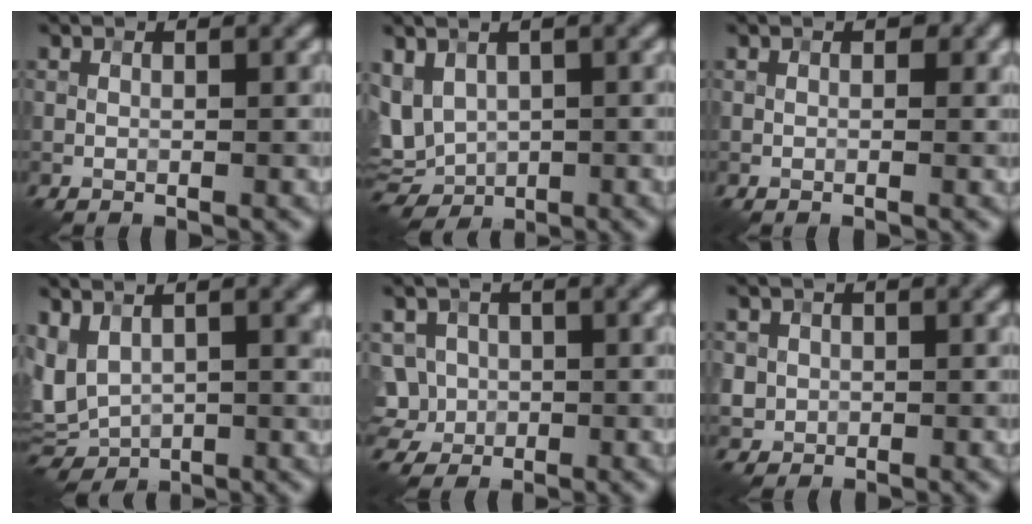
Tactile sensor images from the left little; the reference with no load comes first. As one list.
[{"total": 5.7, "force": [0.5, 4.1, 3.9], "torque": [-0.082, 0.000, 0.014]}, {"total": 0.9, "force": [0.3, 0.7, 0.6], "torque": [-0.002, 0.000, 0.004]}, {"total": 6.2, "force": [1.0, 4.1, 4.5], "torque": [-0.120, 0.002, 0.020]}, {"total": 4.2, "force": [0.3, 4.0, 1.4], "torque": [-0.028, 0.011, 0.002]}, {"total": 1.6, "force": [0.2, 1.6, 0.0], "torque": [0.001, -0.007, 0.007]}]